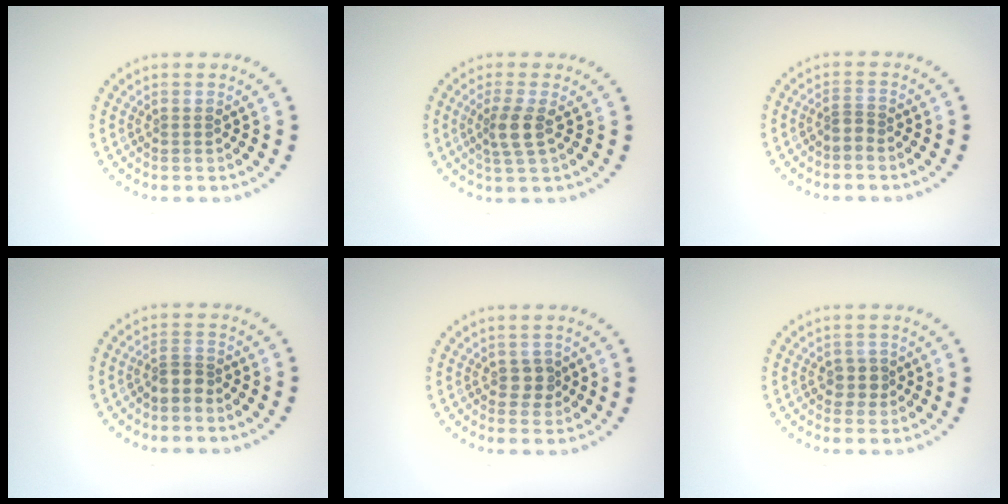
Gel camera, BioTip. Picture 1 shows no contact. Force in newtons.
{"total": 2.3, "press": 2.0, "slide": 1.3}
{"total": 1.0, "press": 0.6, "slide": 0.8}
{"total": 2.0, "press": 1.4, "slide": 1.4}
{"total": 1.4, "press": 1.3, "slide": 0.4}
{"total": 1.6, "press": 1.3, "slide": 0.9}